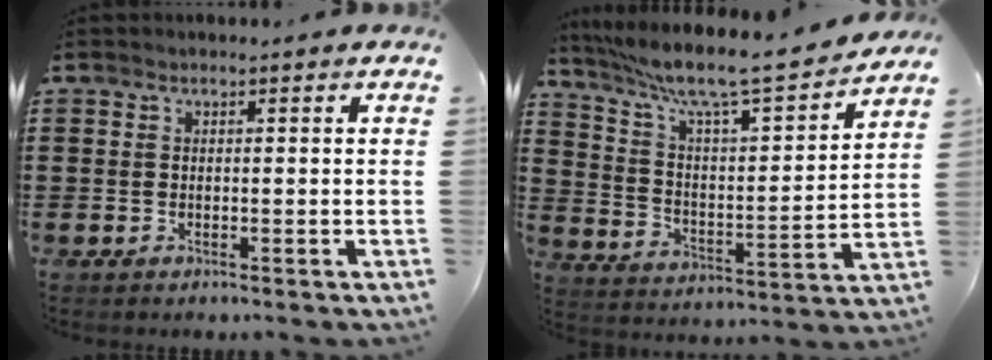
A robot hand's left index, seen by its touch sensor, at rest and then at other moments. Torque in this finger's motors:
{"motor_torque": [2.14, 0.00, 0.33, 0.14]}